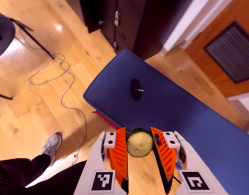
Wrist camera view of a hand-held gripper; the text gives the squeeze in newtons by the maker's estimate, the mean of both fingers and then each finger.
{"total": 9.2, "left": 10.2, "right": 8.2}